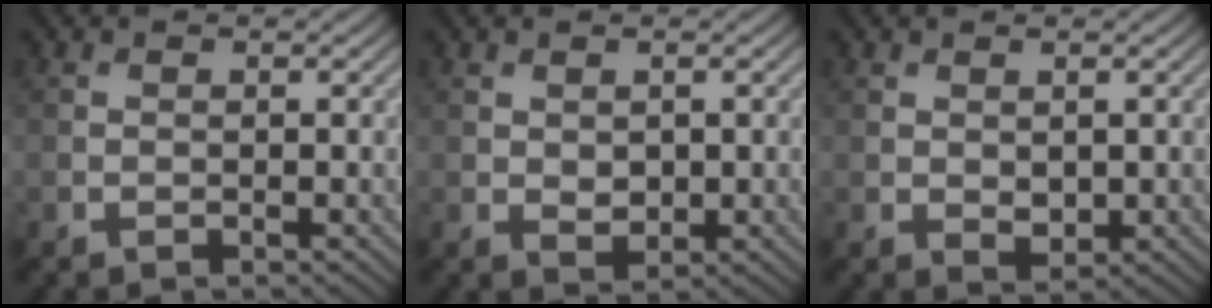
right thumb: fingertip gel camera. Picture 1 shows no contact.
{"total": 1.7, "force": [0.4, 1.3, 1.1], "torque": [-0.023, -0.004, 0.012]}
{"total": 1.6, "force": [0.3, 1.0, 1.2], "torque": [-0.023, -0.007, 0.012]}